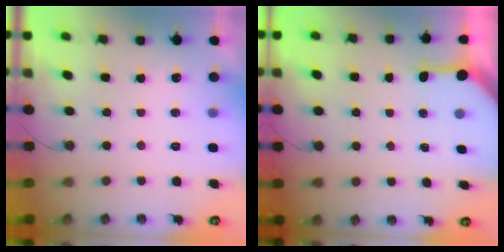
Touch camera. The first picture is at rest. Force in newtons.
{"total": 3.1, "press": 3.1, "slide": 0.4}